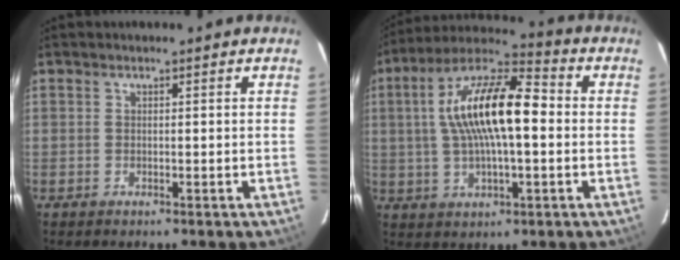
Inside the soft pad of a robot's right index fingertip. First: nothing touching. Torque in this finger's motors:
{"motor_torque": [1.54, 0.60, 1.05, 0.21]}